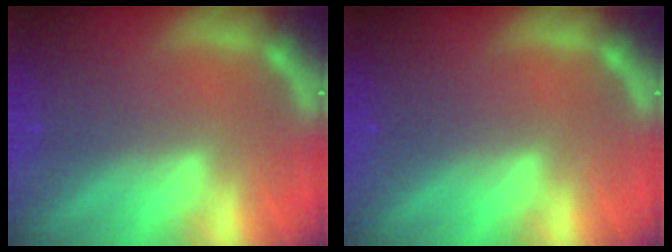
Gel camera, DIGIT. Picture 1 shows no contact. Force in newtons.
{"total": 0.0}